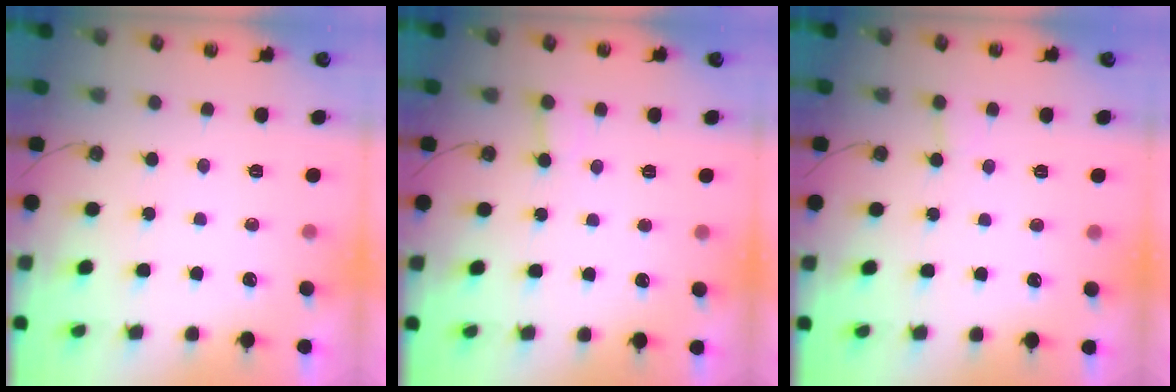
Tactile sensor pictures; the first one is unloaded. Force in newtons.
{"total": 2.8, "press": 2.8, "slide": 0.3}
{"total": 4.1, "press": 4.0, "slide": 0.4}